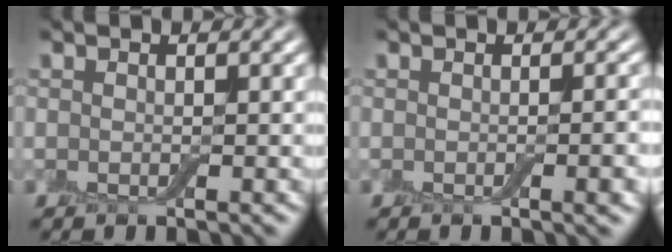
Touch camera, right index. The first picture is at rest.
{"total": 2.5, "force": [-0.5, 0.6, 2.4], "torque": [-0.023, 0.001, -0.006]}